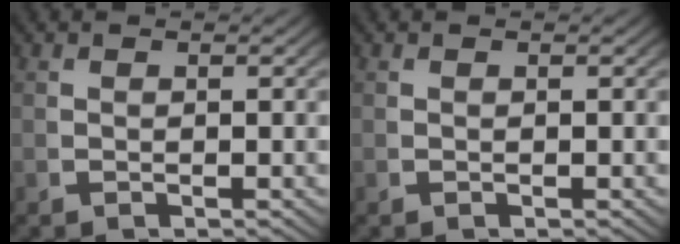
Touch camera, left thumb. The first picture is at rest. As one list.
[{"total": 0.0}]